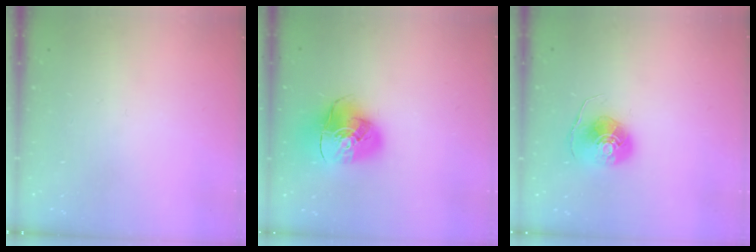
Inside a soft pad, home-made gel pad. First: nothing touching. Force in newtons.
{"total": 12.2, "press": 12.1, "slide": 1.6}
{"total": 8.5, "press": 8.4, "slide": 0.3}